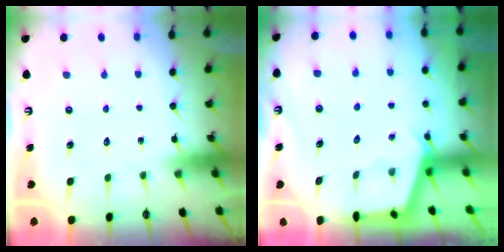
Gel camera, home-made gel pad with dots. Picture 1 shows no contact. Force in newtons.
{"total": 2.9, "press": 2.9, "slide": 0.3}